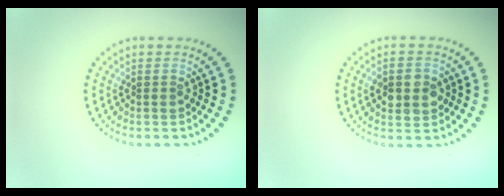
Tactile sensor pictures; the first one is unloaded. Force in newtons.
{"total": 4.0, "press": 4.0, "slide": 0.0}